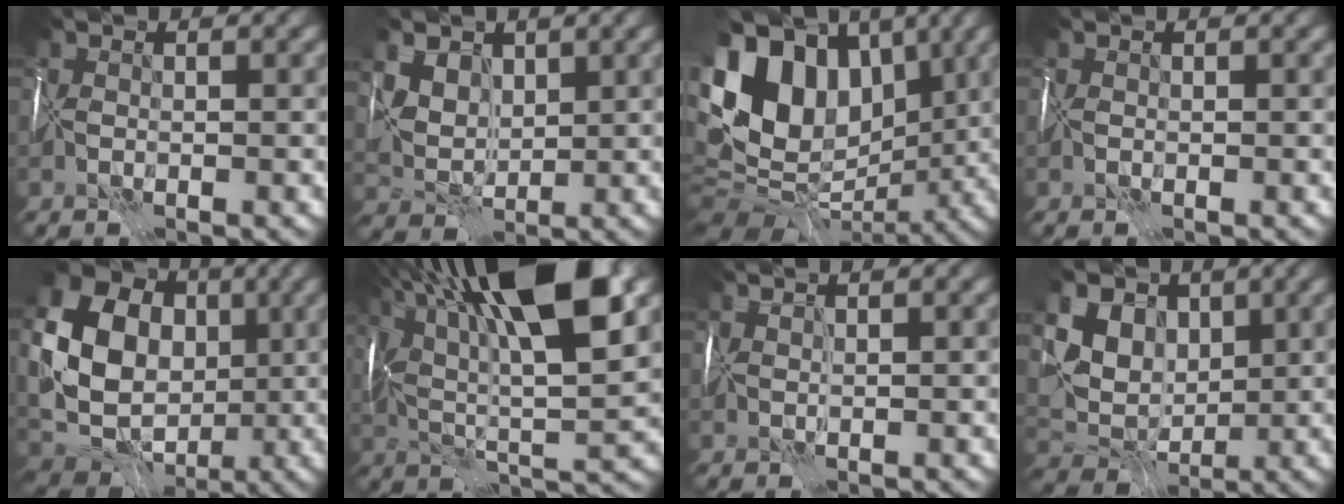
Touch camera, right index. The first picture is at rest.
{"total": 4.0, "force": [2.3, 2.9, 1.7], "torque": [-0.046, 0.004, 0.048]}
{"total": 13.6, "force": [2.6, 10.2, 8.6], "torque": [-0.158, 0.022, 0.043]}
{"total": 0.0}
{"total": 16.2, "force": [2.5, 13.9, 8.0], "torque": [-0.173, 0.015, 0.034]}
{"total": 15.6, "force": [6.2, 5.9, 13.1], "torque": [-0.245, 0.015, 0.101]}
{"total": 1.9, "force": [1.5, 0.3, 1.1], "torque": [-0.011, 0.013, 0.021]}
{"total": 8.6, "force": [3.8, 6.7, 3.7], "torque": [-0.080, 0.022, 0.061]}